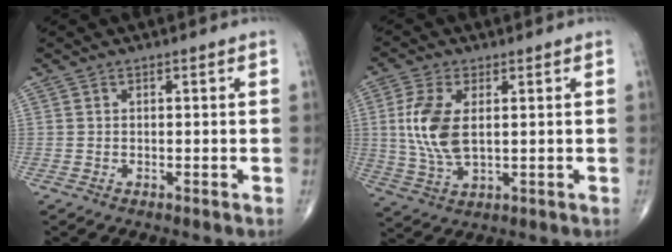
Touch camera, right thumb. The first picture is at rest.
{"total": 10.2, "force": [1.4, 5.2, 8.6], "torque": [-0.191, -0.006, 0.033]}